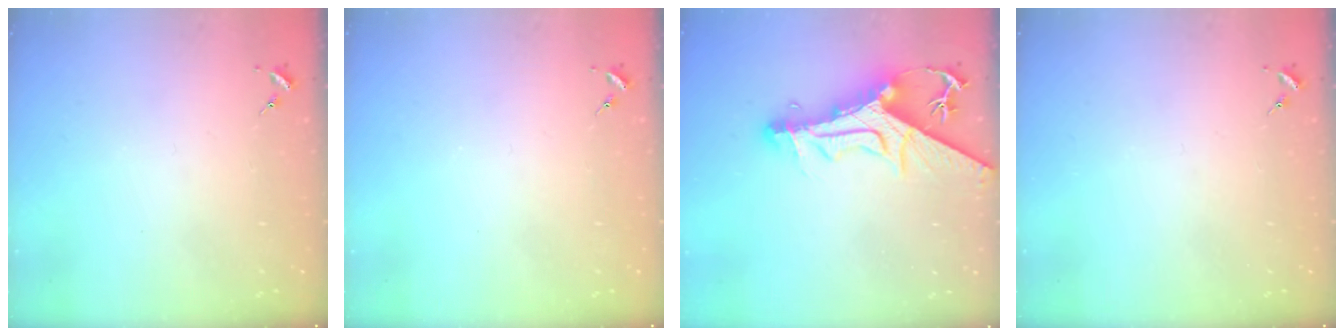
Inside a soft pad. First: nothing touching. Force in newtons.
{"total": 0.0}
{"total": 17.4, "press": 17.3, "slide": 1.7}
{"total": 0.0}